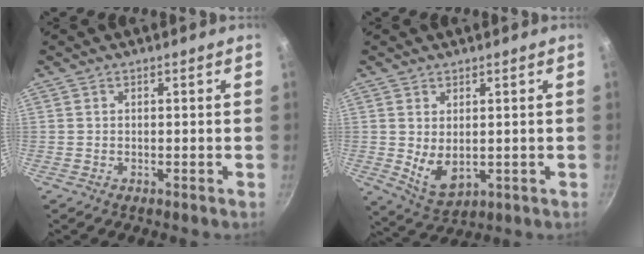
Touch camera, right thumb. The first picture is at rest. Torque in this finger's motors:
{"motor_torque": [-0.45, 0.60, 0.41, 0.54, 0.12]}